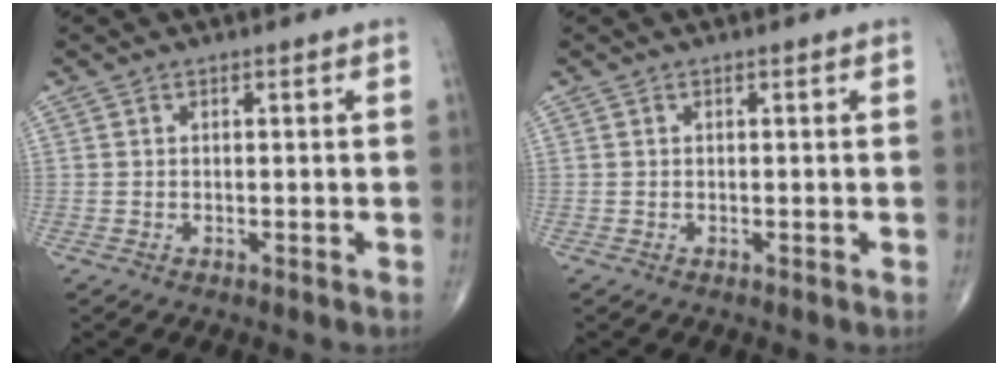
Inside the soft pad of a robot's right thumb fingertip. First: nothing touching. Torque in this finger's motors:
{"motor_torque": [-0.24, 0.24, 0.01, -0.01, 0.00]}